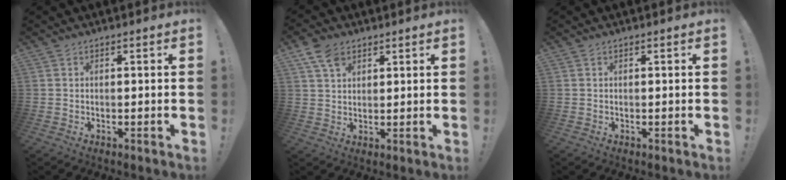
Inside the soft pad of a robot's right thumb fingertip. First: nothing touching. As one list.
[{"total": 5.9, "force": [3.6, 3.5, 3.1], "torque": [-0.060, -0.010, 0.069]}, {"total": 0.0}]